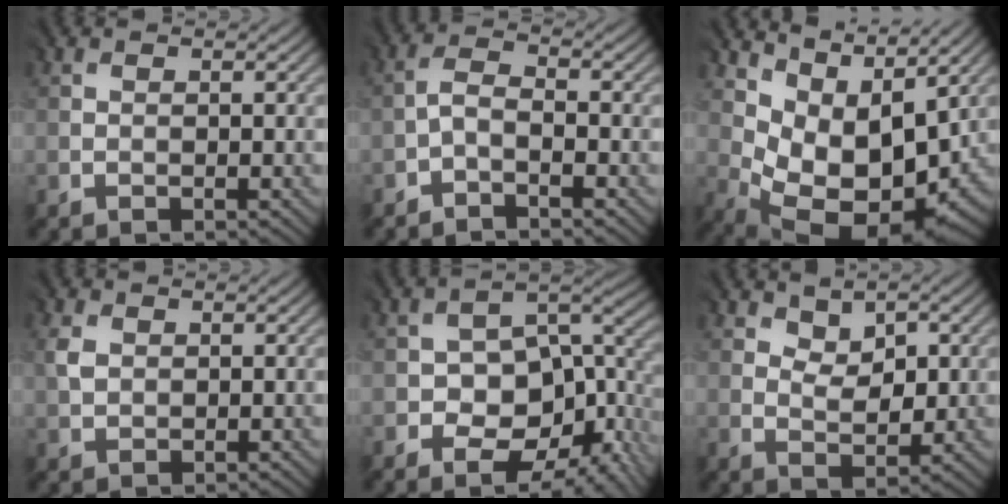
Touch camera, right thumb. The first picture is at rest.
{"total": 2.4, "force": [-1.7, 0.7, 1.4], "torque": [-0.034, 0.004, -0.043]}
{"total": 11.5, "force": [3.2, 7.2, 8.4], "torque": [-0.146, -0.019, 0.075]}
{"total": 1.4, "force": [0.6, 1.2, 0.4], "torque": [-0.014, 0.001, 0.011]}
{"total": 13.4, "force": [-5.6, 7.8, 9.4], "torque": [-0.145, -0.020, -0.084]}
{"total": 3.8, "force": [2.3, 2.3, 1.9], "torque": [-0.030, -0.010, 0.040]}